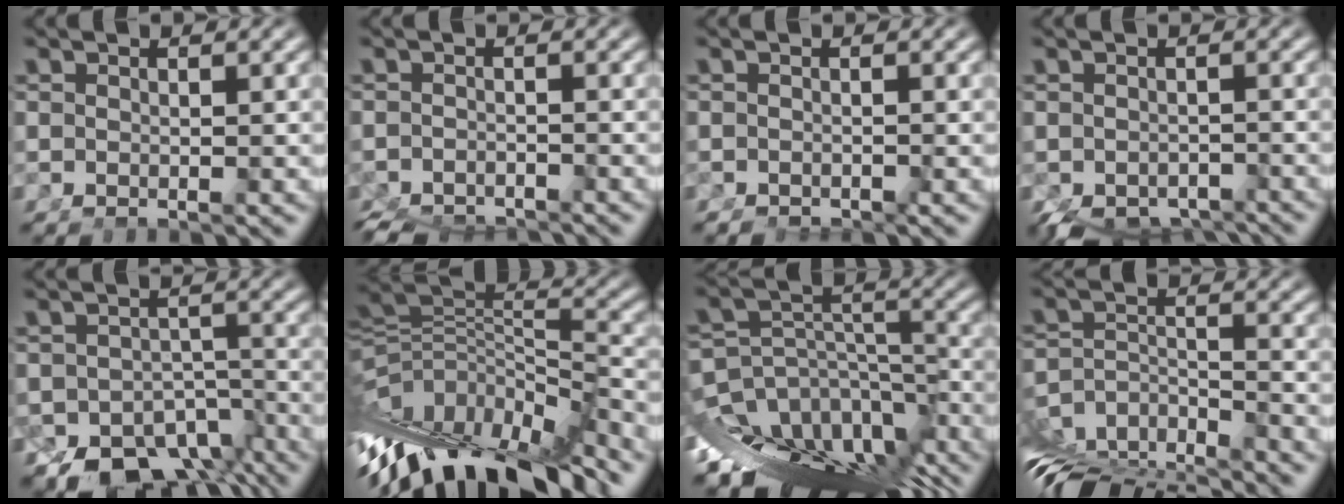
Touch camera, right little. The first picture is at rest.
{"total": 5.0, "force": [-4.7, 1.5, 0.8], "torque": [-0.013, -0.029, -0.065]}
{"total": 2.0, "force": [-1.9, 0.3, 0.2], "torque": [-0.003, -0.016, -0.023]}
{"total": 5.4, "force": [-4.4, 2.4, 2.1], "torque": [-0.031, -0.037, -0.052]}
{"total": 11.3, "force": [-6.9, 7.4, 5.1], "torque": [-0.074, -0.043, -0.094]}
{"total": 15.7, "force": [-4.5, 9.8, 11.5], "torque": [-0.203, -0.036, -0.064]}
{"total": 17.6, "force": [-6.8, 12.4, 10.5], "torque": [-0.172, -0.050, -0.096]}
{"total": 8.7, "force": [-5.3, 4.8, 4.8], "torque": [-0.089, -0.046, -0.075]}